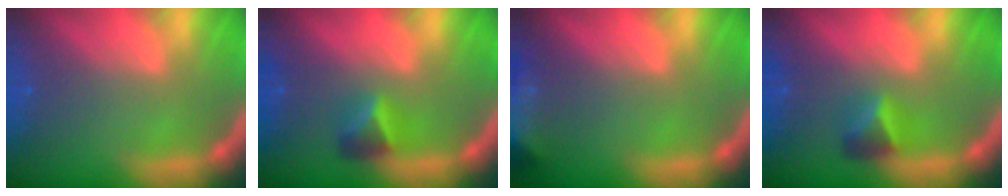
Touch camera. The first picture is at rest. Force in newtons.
{"total": 2.4}
{"total": 8.5}
{"total": 2.4}